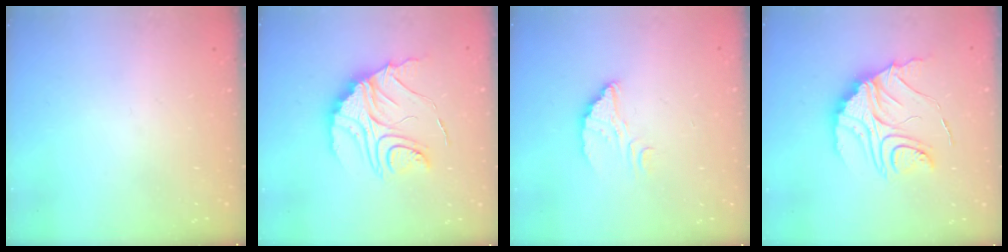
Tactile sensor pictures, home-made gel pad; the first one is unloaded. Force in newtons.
{"total": 15.0, "press": 14.9, "slide": 1.1}
{"total": 4.4, "press": 4.4, "slide": 0.3}
{"total": 15.0, "press": 14.9, "slide": 1.1}